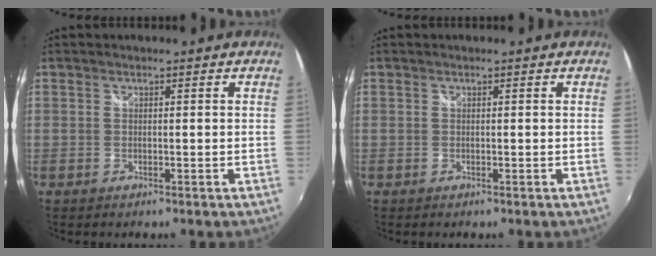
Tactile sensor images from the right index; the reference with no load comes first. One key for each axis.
{"total": 0.0}